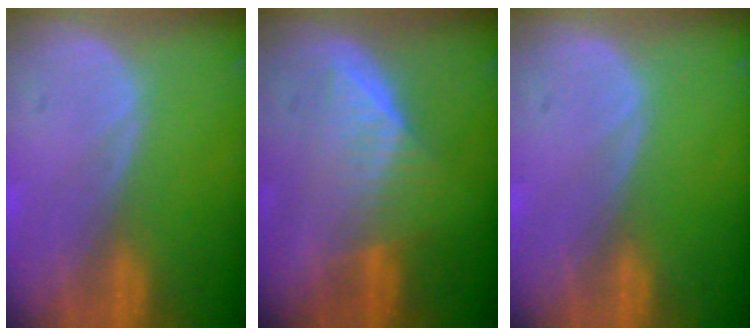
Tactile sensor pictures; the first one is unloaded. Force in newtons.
{"total": 6.5, "press": 5.8, "slide": 2.8}
{"total": 0.0}